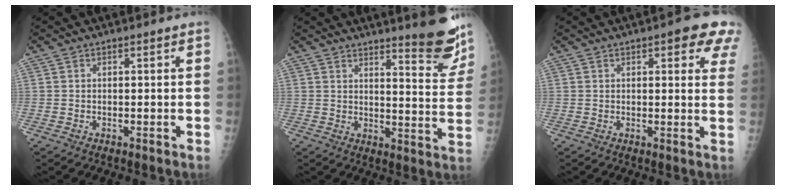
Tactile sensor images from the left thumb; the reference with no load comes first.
{"total": 11.5, "force": [9.5, 1.7, 6.2], "torque": [-0.050, -0.082, 0.116]}
{"total": 8.7, "force": [4.9, 2.9, 6.5], "torque": [-0.042, -0.011, 0.046]}